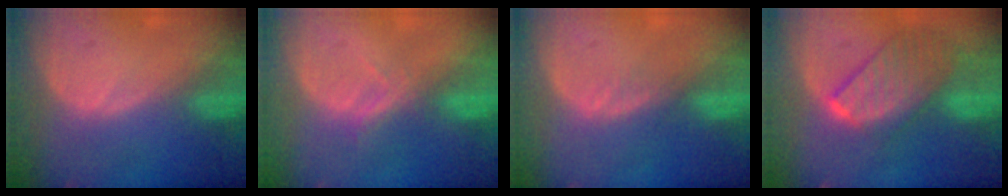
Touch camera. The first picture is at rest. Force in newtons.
{"total": 2.1, "press": 1.9, "slide": 0.9}
{"total": 1.4, "press": 1.3, "slide": 0.2}
{"total": 9.8, "press": 8.4, "slide": 5.0}